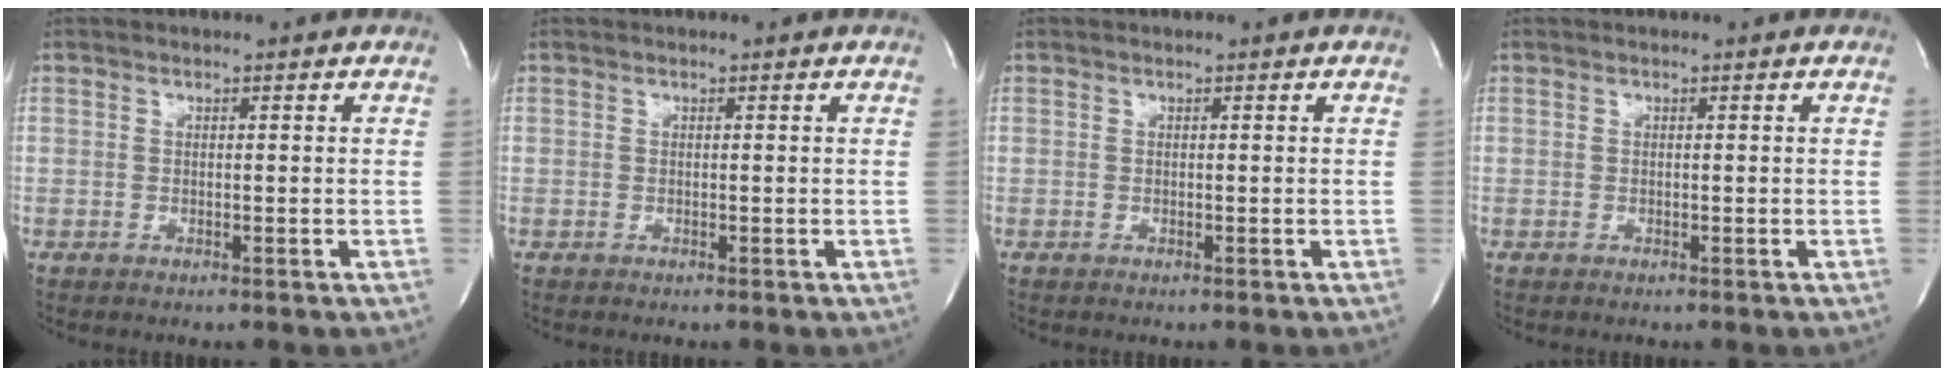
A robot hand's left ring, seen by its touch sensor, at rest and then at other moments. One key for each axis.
{"total": 0.0}
{"total": 0.0}
{"total": 0.0}